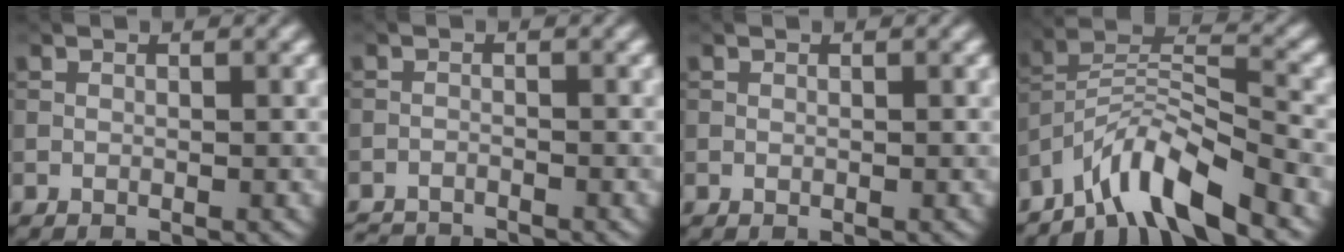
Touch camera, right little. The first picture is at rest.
{"total": 3.4, "force": [-3.3, 0.3, 0.6], "torque": [-0.017, -0.013, -0.062]}
{"total": 0.0}
{"total": 7.2, "force": [-5.7, 1.4, 4.2], "torque": [-0.070, 0.010, -0.112]}